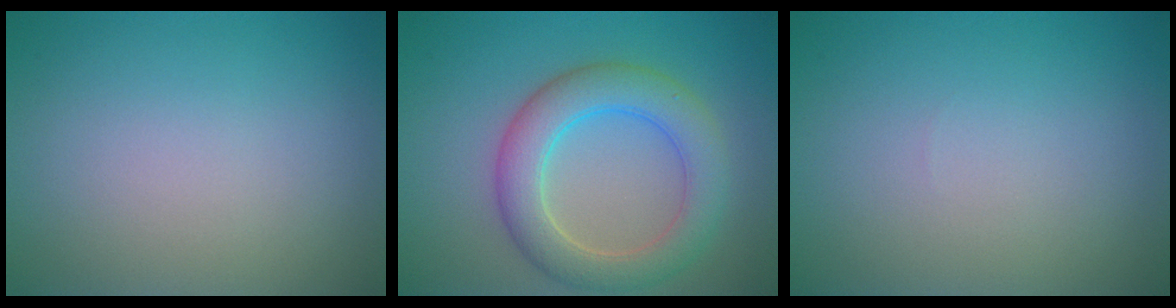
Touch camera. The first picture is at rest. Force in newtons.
{"total": 5.7, "press": 5.7, "slide": 0.2}
{"total": 0.0}